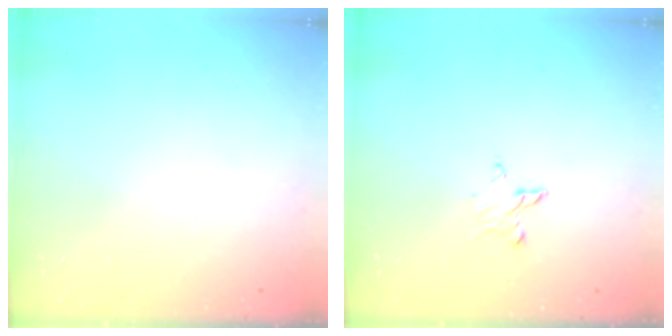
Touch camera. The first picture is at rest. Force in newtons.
{"total": 5.1, "press": 5.1, "slide": 0.5}